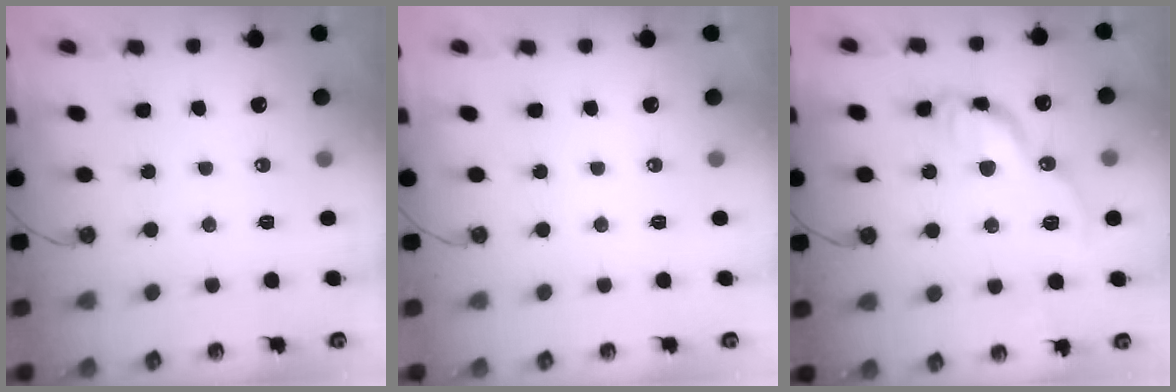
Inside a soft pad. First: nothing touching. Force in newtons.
{"total": 0.0}
{"total": 13.8, "press": 13.8, "slide": 0.5}